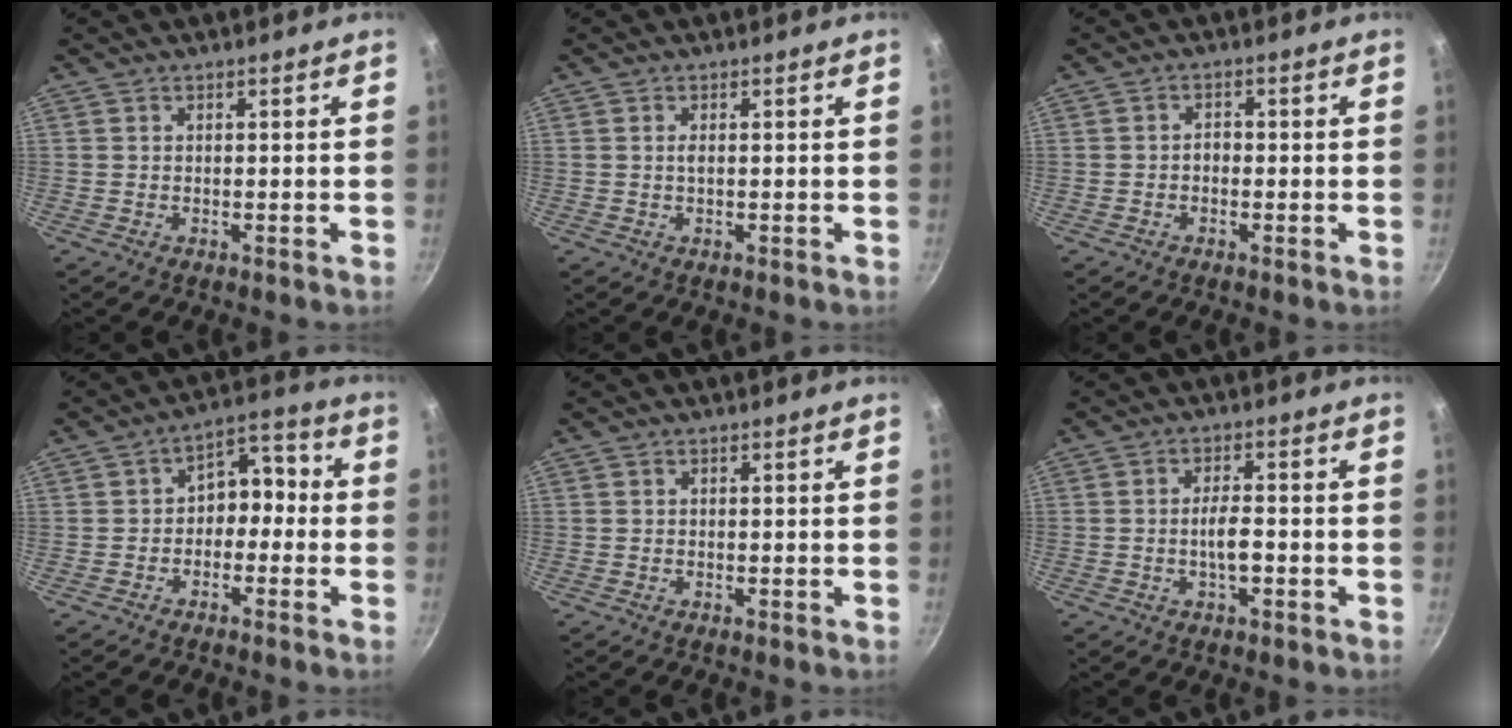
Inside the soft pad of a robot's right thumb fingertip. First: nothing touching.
{"total": 0.9, "force": [0.1, 0.3, 0.9], "torque": [-0.019, -0.001, 0.003]}
{"total": 1.7, "force": [-0.6, 1.2, 1.0], "torque": [-0.007, 0.006, -0.014]}
{"total": 7.7, "force": [-1.0, 5.4, 5.4], "torque": [-0.042, 0.043, -0.034]}
{"total": 0.0}
{"total": 4.4, "force": [-1.1, 1.9, 3.9], "torque": [-0.065, 0.011, -0.020]}